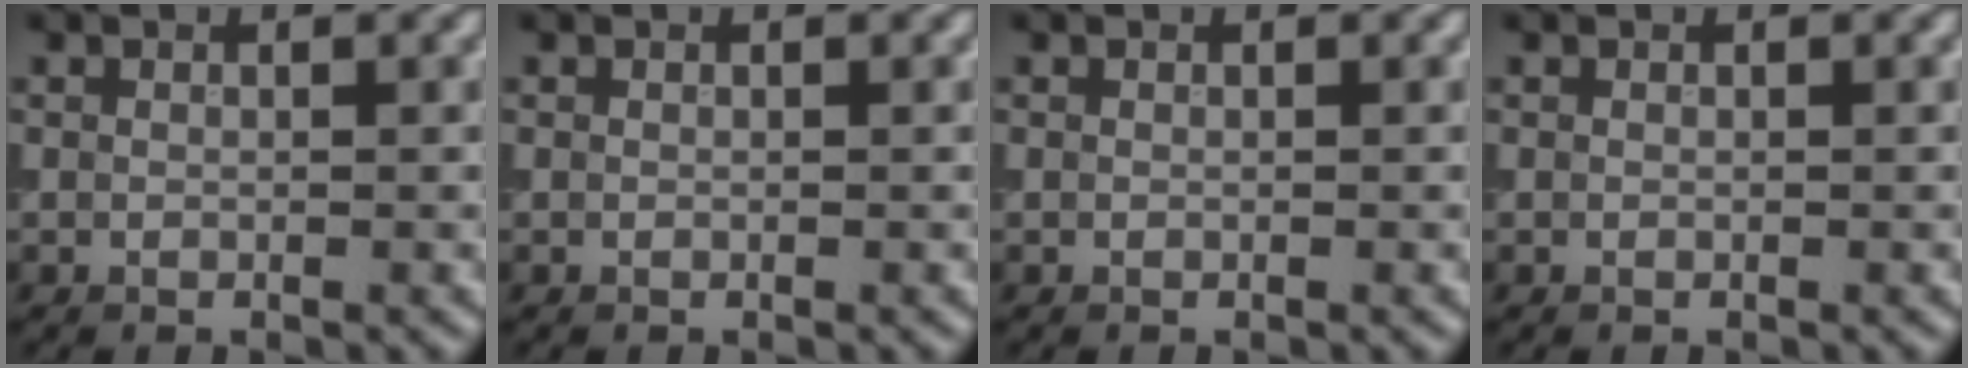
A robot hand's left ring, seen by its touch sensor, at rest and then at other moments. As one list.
[{"total": 0.0}, {"total": 0.0}, {"total": 0.0}]